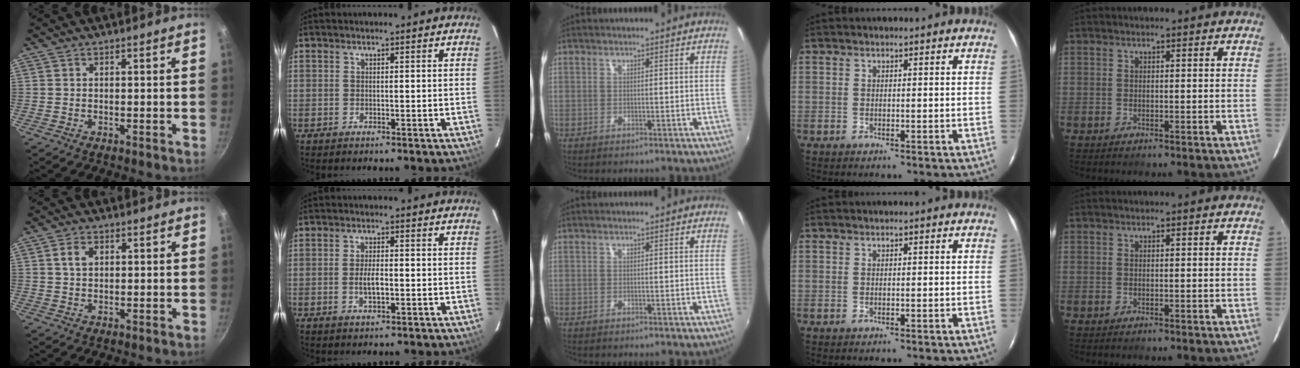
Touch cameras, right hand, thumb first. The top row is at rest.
{"thumb": {"total": 3.1, "force": [1.0, 2.2, 2.0], "torque": [-0.029, 0.003, 0.016]}, "index": {"total": 3.2, "force": [-0.8, 1.1, 2.8], "torque": [-0.054, -0.004, -0.014]}}